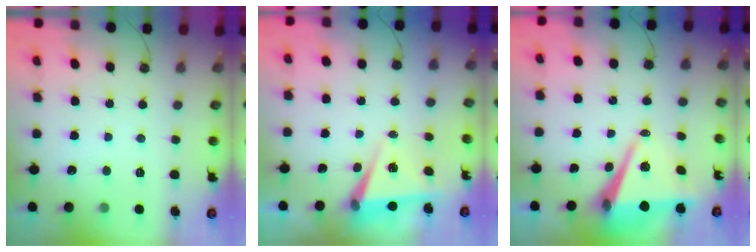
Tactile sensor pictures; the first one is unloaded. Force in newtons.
{"total": 6.7, "press": 5.0, "slide": 4.4}
{"total": 8.5, "press": 7.4, "slide": 4.2}